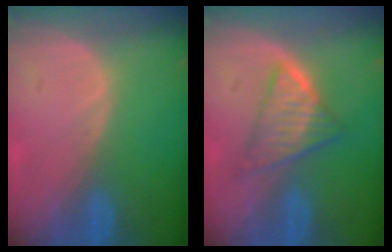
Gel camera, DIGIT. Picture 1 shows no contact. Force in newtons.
{"total": 5.9, "press": 5.6, "slide": 1.7}